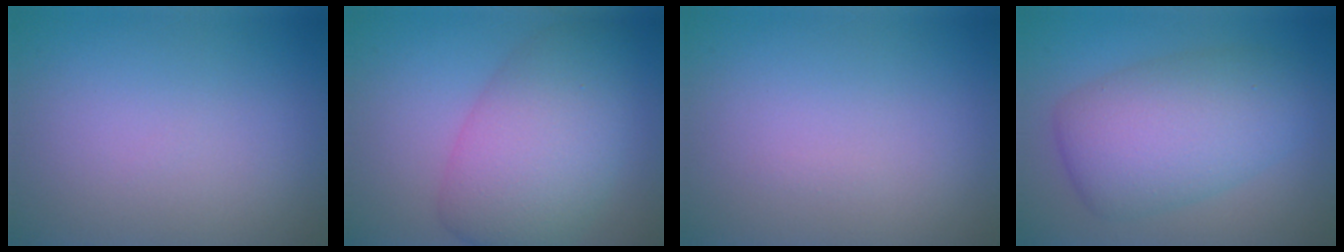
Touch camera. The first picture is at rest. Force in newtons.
{"total": 6.3, "press": 6.2, "slide": 0.6}
{"total": 0.0}
{"total": 7.7, "press": 7.7, "slide": 0.1}